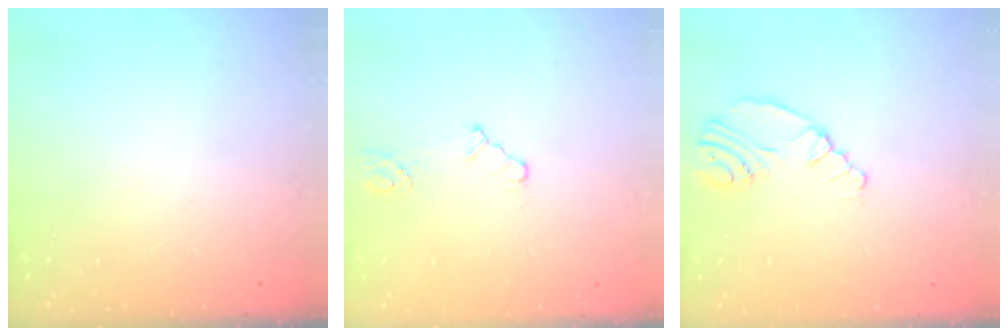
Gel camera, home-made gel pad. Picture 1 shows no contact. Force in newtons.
{"total": 2.6, "press": 2.6, "slide": 0.4}
{"total": 5.5, "press": 2.9, "slide": 4.7}